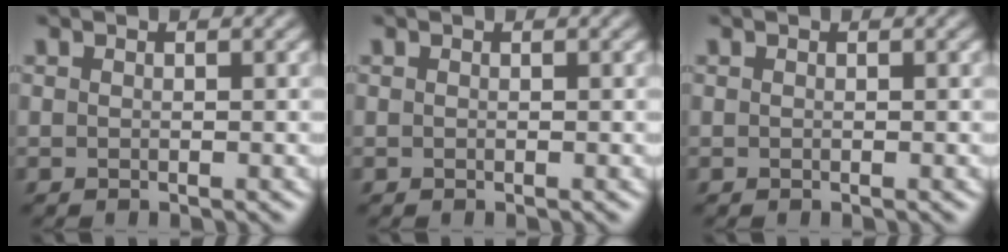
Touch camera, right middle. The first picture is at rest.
{"total": 0.0}
{"total": 0.0}